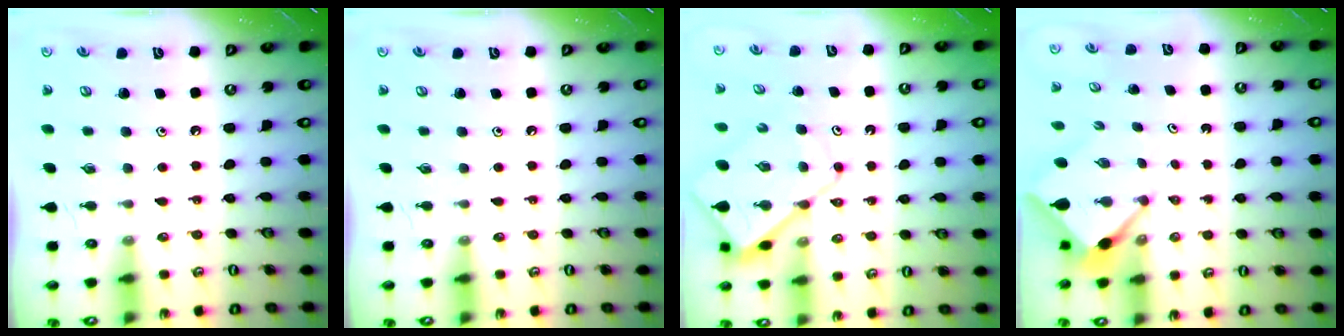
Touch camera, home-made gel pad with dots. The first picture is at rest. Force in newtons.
{"total": 0.0}
{"total": 9.7, "press": 9.7, "slide": 1.1}
{"total": 3.0, "press": 3.0, "slide": 0.3}